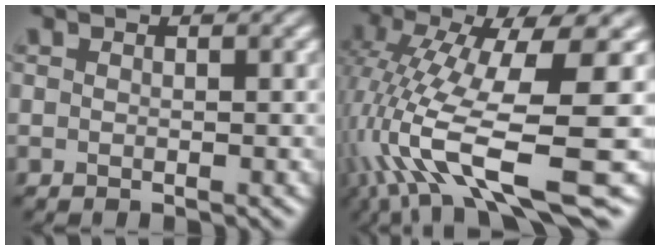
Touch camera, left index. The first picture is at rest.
{"total": 13.3, "force": [-3.9, 3.1, 12.3], "torque": [-0.239, -0.001, -0.057]}